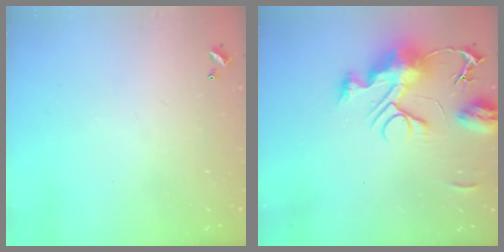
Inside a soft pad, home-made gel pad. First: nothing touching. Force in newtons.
{"total": 12.6, "press": 12.6, "slide": 1.2}